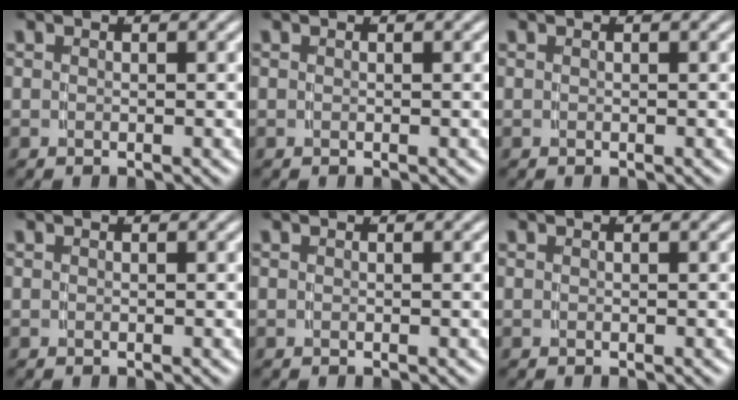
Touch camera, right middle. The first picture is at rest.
{"total": 0.0}
{"total": 0.0}
{"total": 0.0}
{"total": 0.0}
{"total": 0.0}